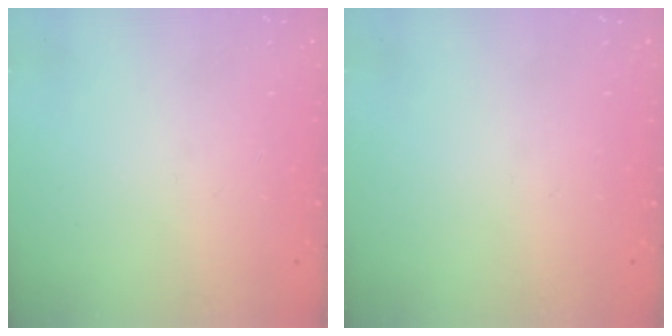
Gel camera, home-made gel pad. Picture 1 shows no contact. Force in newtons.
{"total": 0.0}